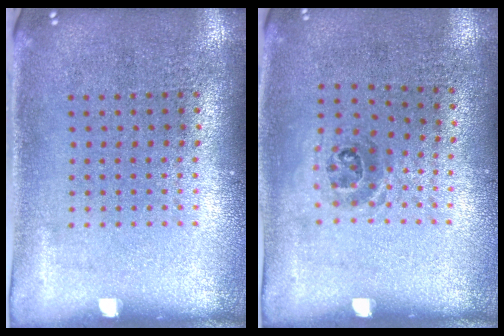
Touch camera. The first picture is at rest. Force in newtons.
{"total": 0.9, "press": 0.7, "slide": 0.7}